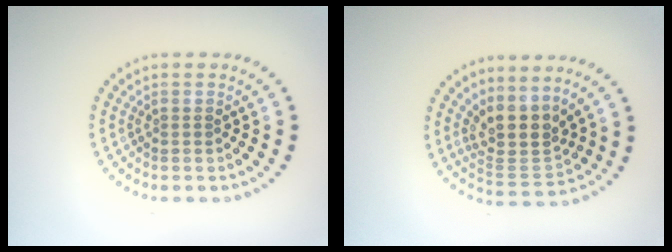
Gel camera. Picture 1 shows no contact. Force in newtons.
{"total": 3.9, "press": 3.0, "slide": 2.5}